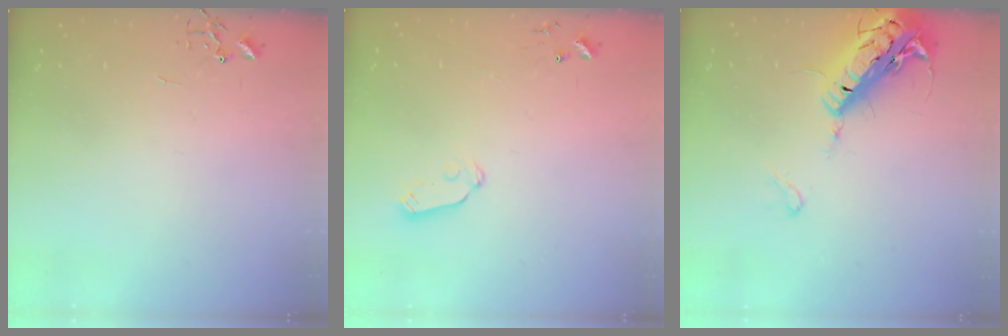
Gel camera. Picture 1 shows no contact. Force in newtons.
{"total": 6.0, "press": 6.0, "slide": 0.5}
{"total": 20.3, "press": 19.9, "slide": 3.9}